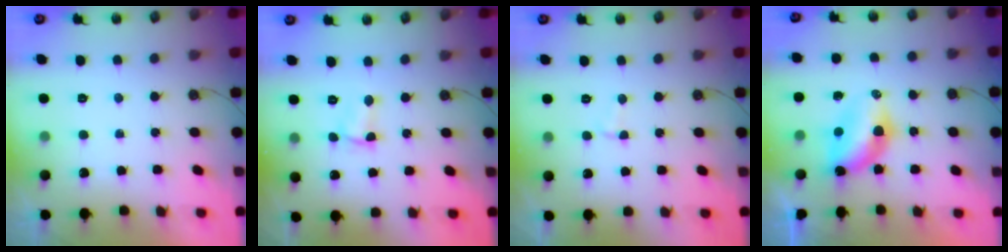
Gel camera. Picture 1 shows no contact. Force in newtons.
{"total": 1.6, "press": 1.5, "slide": 0.5}
{"total": 2.3, "press": 2.3, "slide": 0.5}
{"total": 7.9, "press": 7.9, "slide": 0.7}